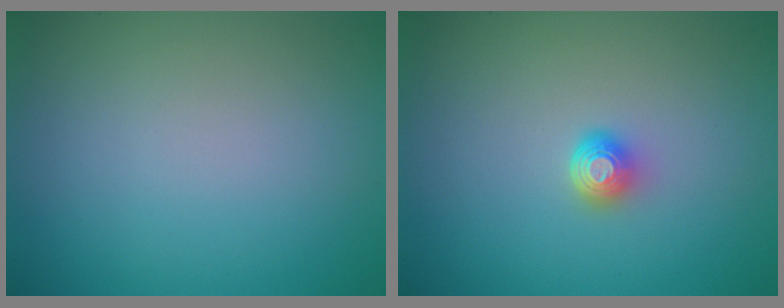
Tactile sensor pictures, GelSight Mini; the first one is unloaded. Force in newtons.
{"total": 1.6, "press": 1.2, "slide": 1.0}